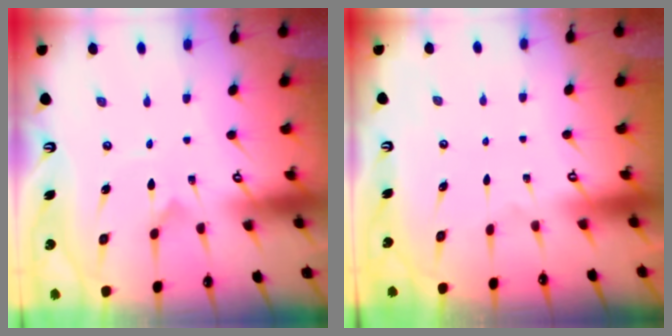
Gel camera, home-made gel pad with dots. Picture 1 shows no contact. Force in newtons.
{"total": 0.0}